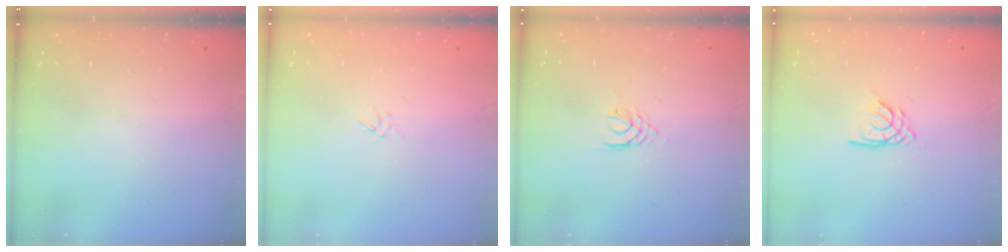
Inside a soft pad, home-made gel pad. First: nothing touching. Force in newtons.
{"total": 1.0, "press": 0.9, "slide": 0.4}
{"total": 2.0, "press": 1.9, "slide": 0.3}
{"total": 3.8, "press": 3.7, "slide": 0.4}